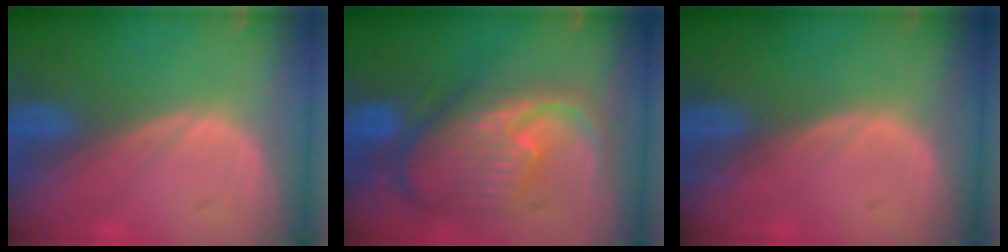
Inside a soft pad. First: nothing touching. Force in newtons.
{"total": 11.8, "press": 10.2, "slide": 6.0}
{"total": 0.0}